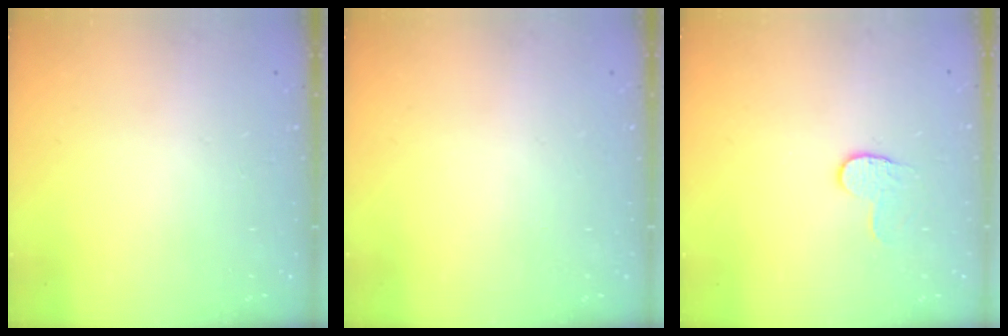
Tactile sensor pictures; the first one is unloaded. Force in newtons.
{"total": 0.0}
{"total": 4.1, "press": 4.1, "slide": 0.4}